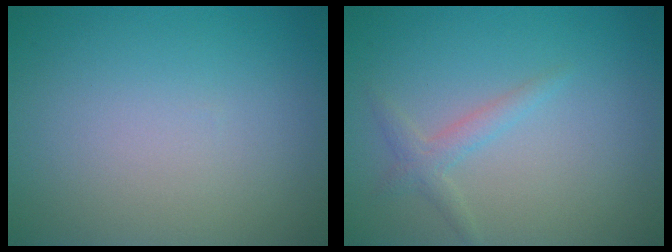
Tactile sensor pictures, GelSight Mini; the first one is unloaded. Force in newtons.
{"total": 1.7, "press": 1.7, "slide": 0.0}